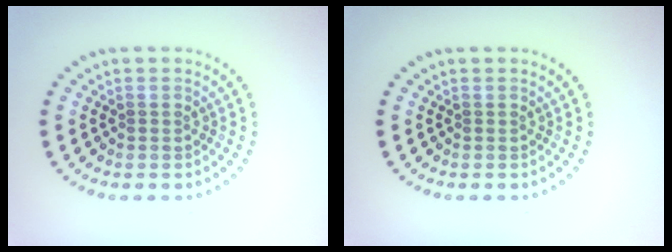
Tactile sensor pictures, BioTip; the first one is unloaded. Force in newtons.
{"total": 0.0}